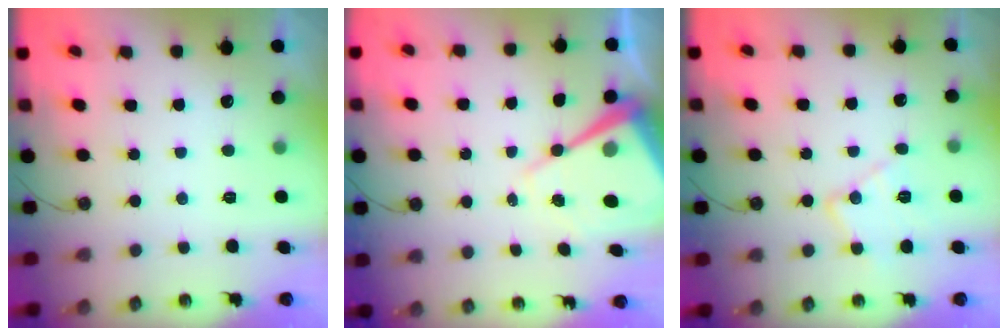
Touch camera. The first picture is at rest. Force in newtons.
{"total": 14.1, "press": 14.0, "slide": 1.1}
{"total": 12.2, "press": 12.2, "slide": 0.8}